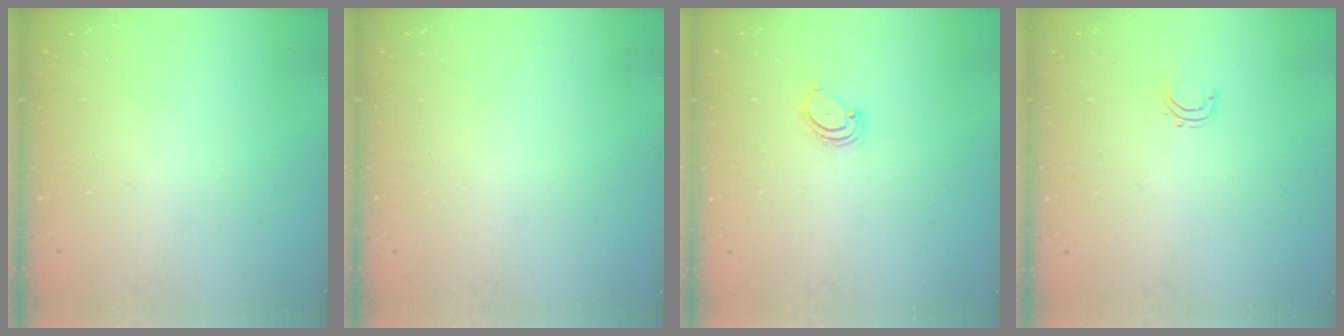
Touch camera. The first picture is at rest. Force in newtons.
{"total": 0.0}
{"total": 3.0, "press": 3.0, "slide": 0.4}
{"total": 2.8, "press": 2.7, "slide": 0.5}